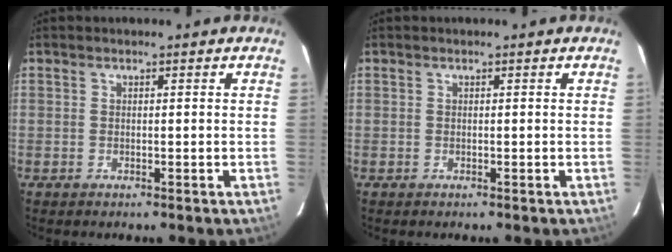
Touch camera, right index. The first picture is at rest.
{"total": 0.0}